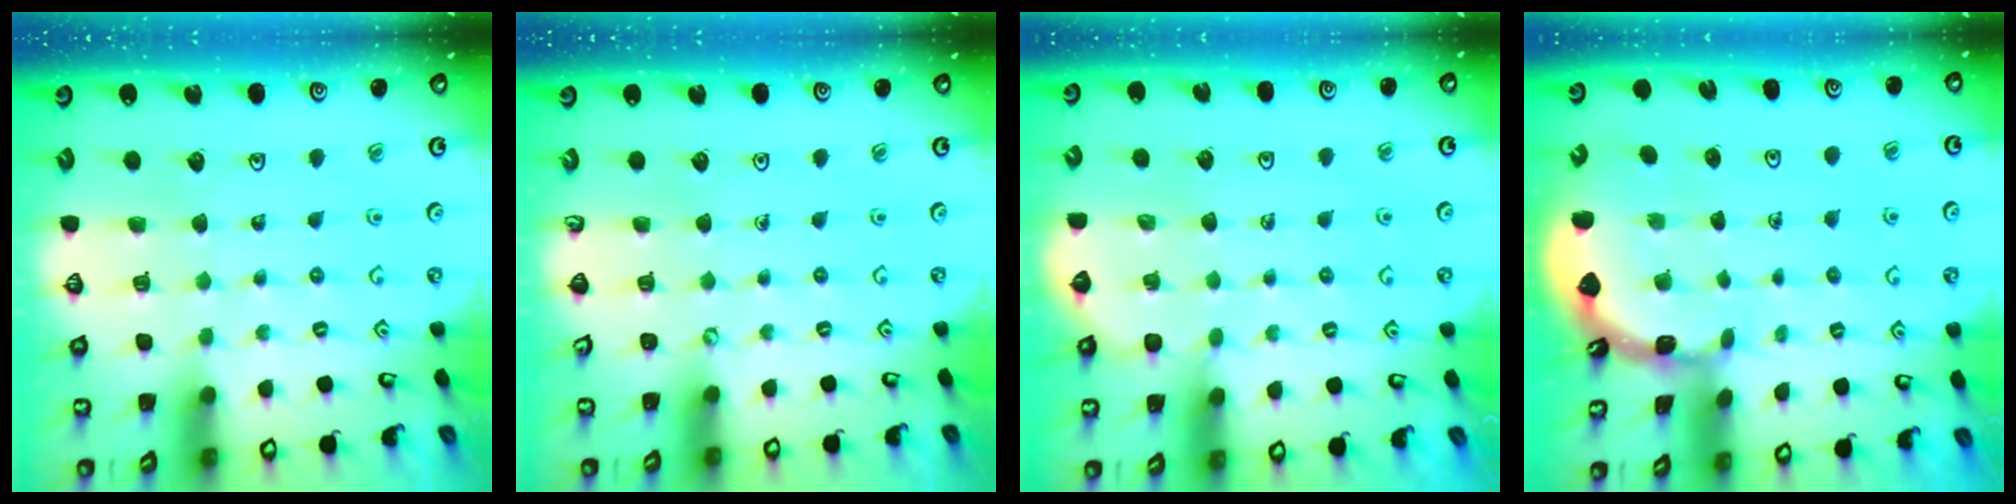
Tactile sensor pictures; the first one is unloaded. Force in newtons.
{"total": 0.0}
{"total": 2.3, "press": 2.3, "slide": 0.1}
{"total": 1.8, "press": 1.8, "slide": 0.1}